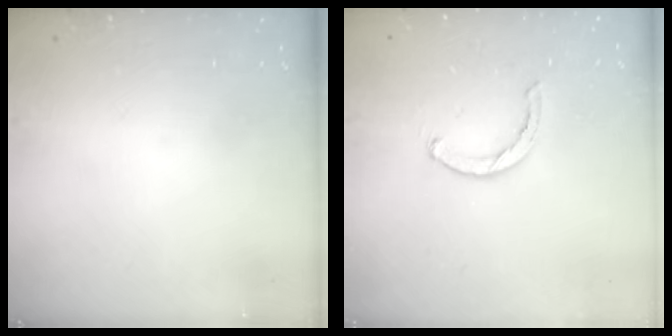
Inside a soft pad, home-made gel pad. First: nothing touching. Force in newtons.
{"total": 1.5, "press": 1.5, "slide": 0.3}